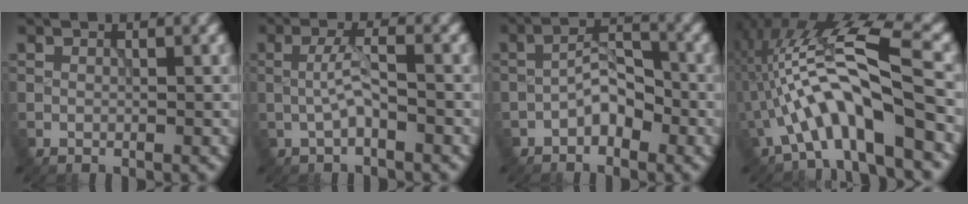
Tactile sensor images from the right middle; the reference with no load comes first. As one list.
[{"total": 2.3, "force": [-0.4, 0.6, 2.2], "torque": [-0.046, 0.006, -0.013]}, {"total": 3.0, "force": [-1.6, 1.5, 2.1], "torque": [-0.028, 0.015, -0.032]}, {"total": 9.1, "force": [-2.7, 2.1, 8.5], "torque": [-0.155, 0.024, -0.049]}]